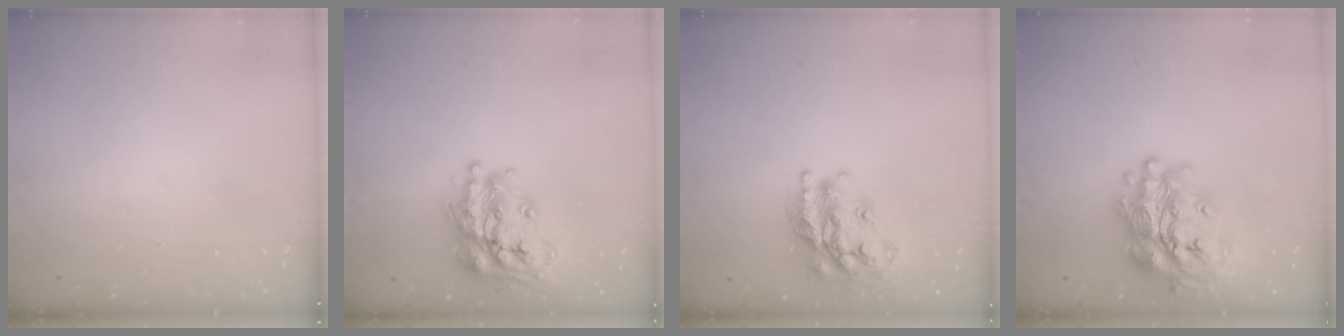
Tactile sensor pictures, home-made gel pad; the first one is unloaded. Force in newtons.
{"total": 20.7, "press": 20.6, "slide": 1.6}
{"total": 19.6, "press": 19.6, "slide": 1.4}
{"total": 25.9, "press": 25.8, "slide": 2.3}